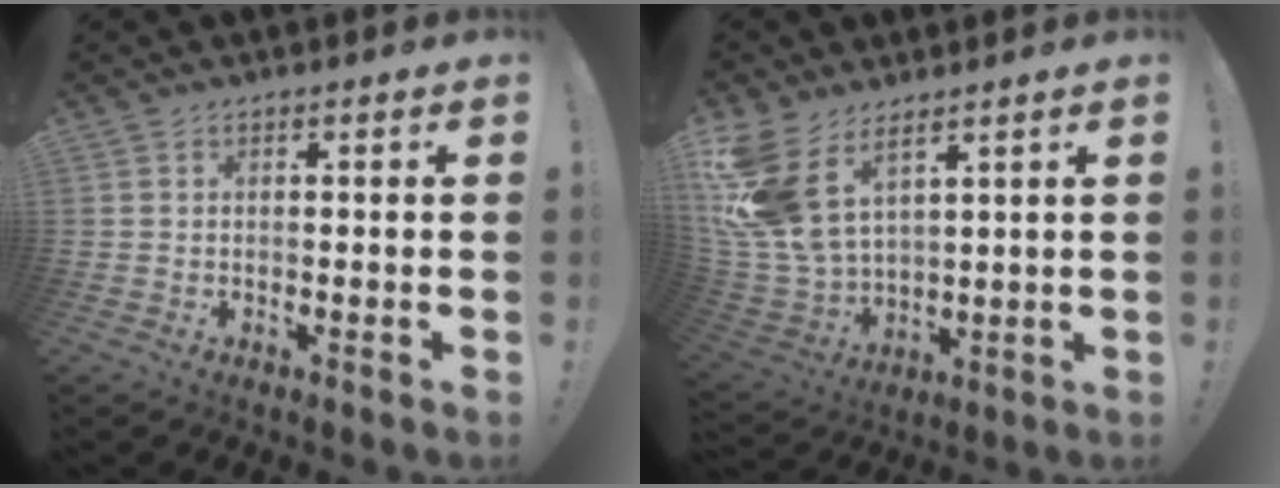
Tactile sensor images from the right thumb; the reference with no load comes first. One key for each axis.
{"total": 14.5, "fx": 8.0, "fy": 8.0, "fz": 9.1, "tx": -0.205, "ty": -0.049, "tz": 0.151}